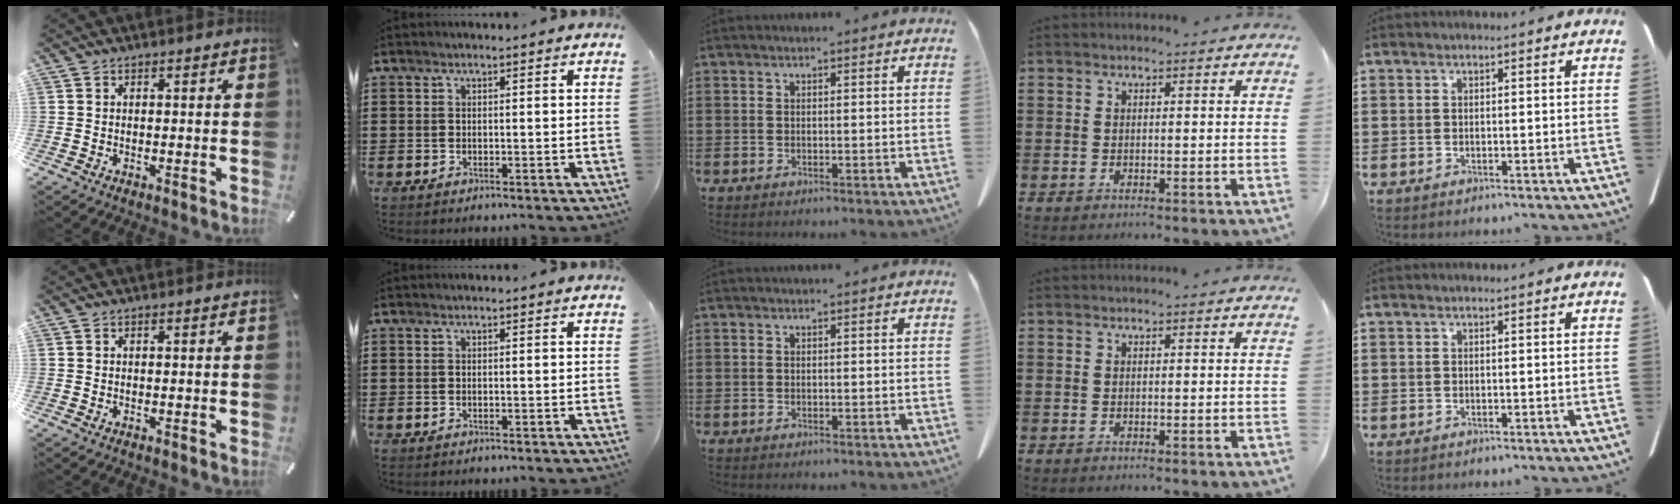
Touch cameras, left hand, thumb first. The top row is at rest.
{}